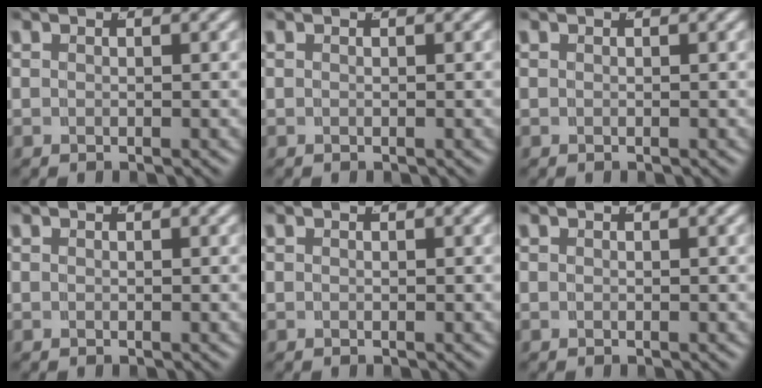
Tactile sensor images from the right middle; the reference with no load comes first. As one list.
[{"total": 0.0}, {"total": 0.0}, {"total": 0.0}, {"total": 0.0}, {"total": 0.0}]